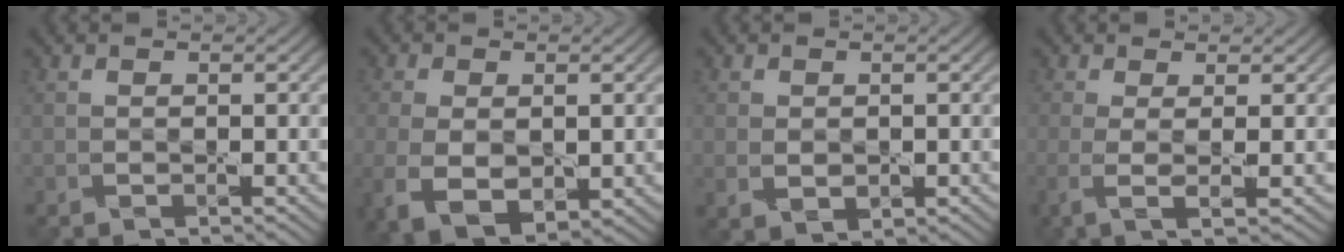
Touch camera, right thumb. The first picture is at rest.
{"total": 7.7, "force": [-2.0, 4.9, 5.6], "torque": [-0.141, -0.033, -0.024]}
{"total": 2.5, "force": [-0.3, 1.8, 1.7], "torque": [-0.041, -0.008, 0.001]}
{"total": 4.1, "force": [-0.2, 0.9, 4.0], "torque": [-0.082, -0.003, -0.010]}